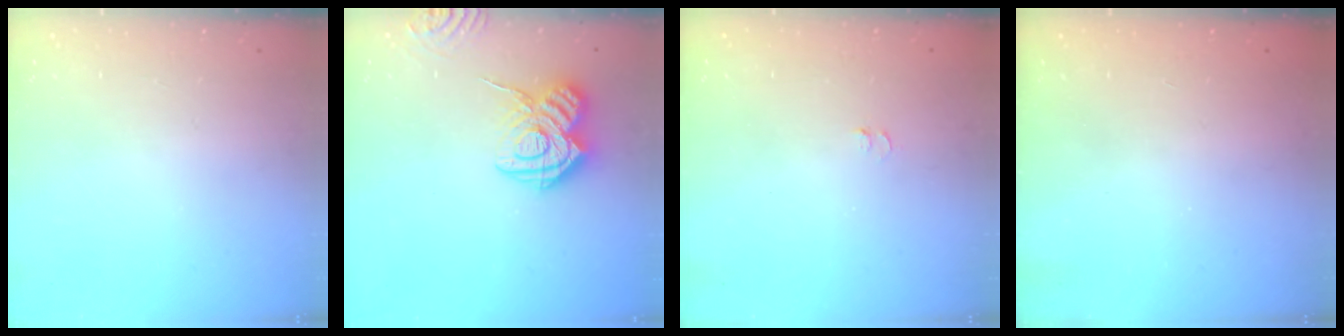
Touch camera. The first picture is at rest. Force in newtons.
{"total": 14.5, "press": 14.4, "slide": 1.4}
{"total": 3.3, "press": 3.2, "slide": 0.7}
{"total": 2.3, "press": 2.2, "slide": 0.7}